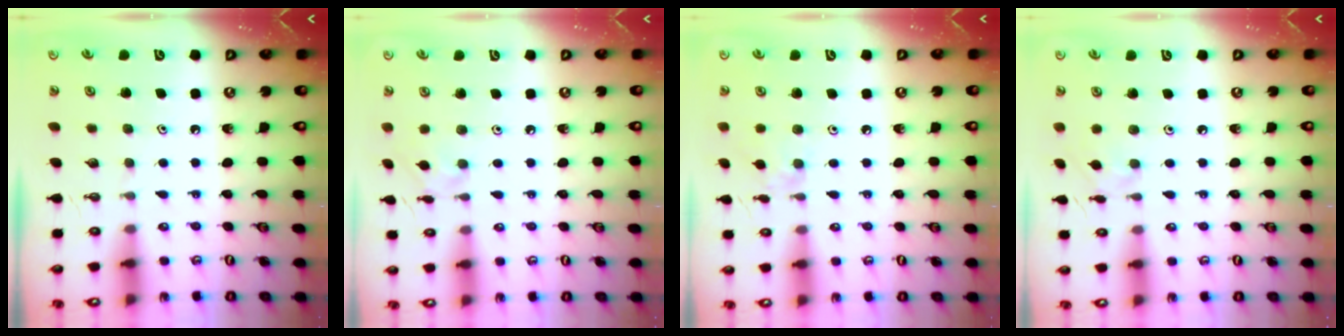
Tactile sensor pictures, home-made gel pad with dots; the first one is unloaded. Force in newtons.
{"total": 4.5, "press": 4.5, "slide": 0.8}
{"total": 4.0, "press": 4.0, "slide": 0.5}
{"total": 1.5, "press": 1.4, "slide": 0.5}